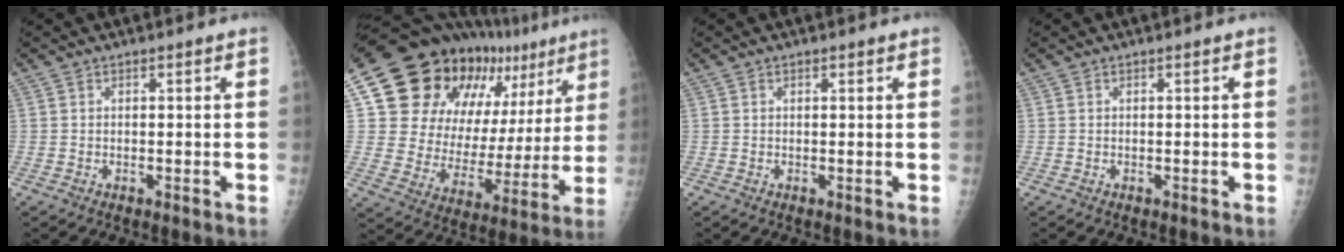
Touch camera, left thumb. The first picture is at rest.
{"total": 26.5, "force": [15.4, 15.4, 15.1], "torque": [-0.195, -0.021, 0.238]}
{"total": 0.8, "force": [0.4, 0.4, 0.6], "torque": [-0.003, 0.000, 0.005]}
{"total": 0.0}